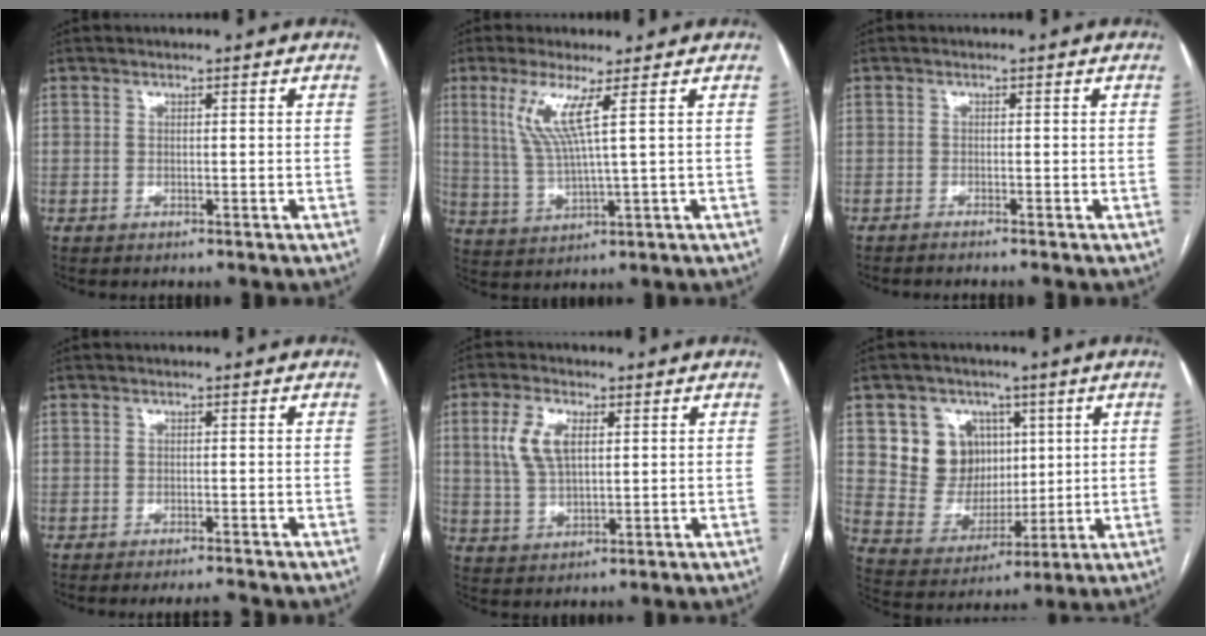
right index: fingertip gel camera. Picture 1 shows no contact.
{"total": 7.0, "force": [2.9, -0.6, 6.4], "torque": [-0.140, -0.001, 0.065]}
{"total": 1.9, "force": [-1.6, -0.4, 0.9], "torque": [-0.005, 0.003, -0.018]}
{"total": 2.3, "force": [-2.2, -0.3, 0.6], "torque": [-0.009, -0.010, -0.032]}
{"total": 7.2, "force": [2.2, 3.4, 6.0], "torque": [-0.141, 0.013, 0.048]}
{"total": 11.2, "force": [3.9, 9.6, 4.2], "torque": [-0.091, 0.030, 0.085]}